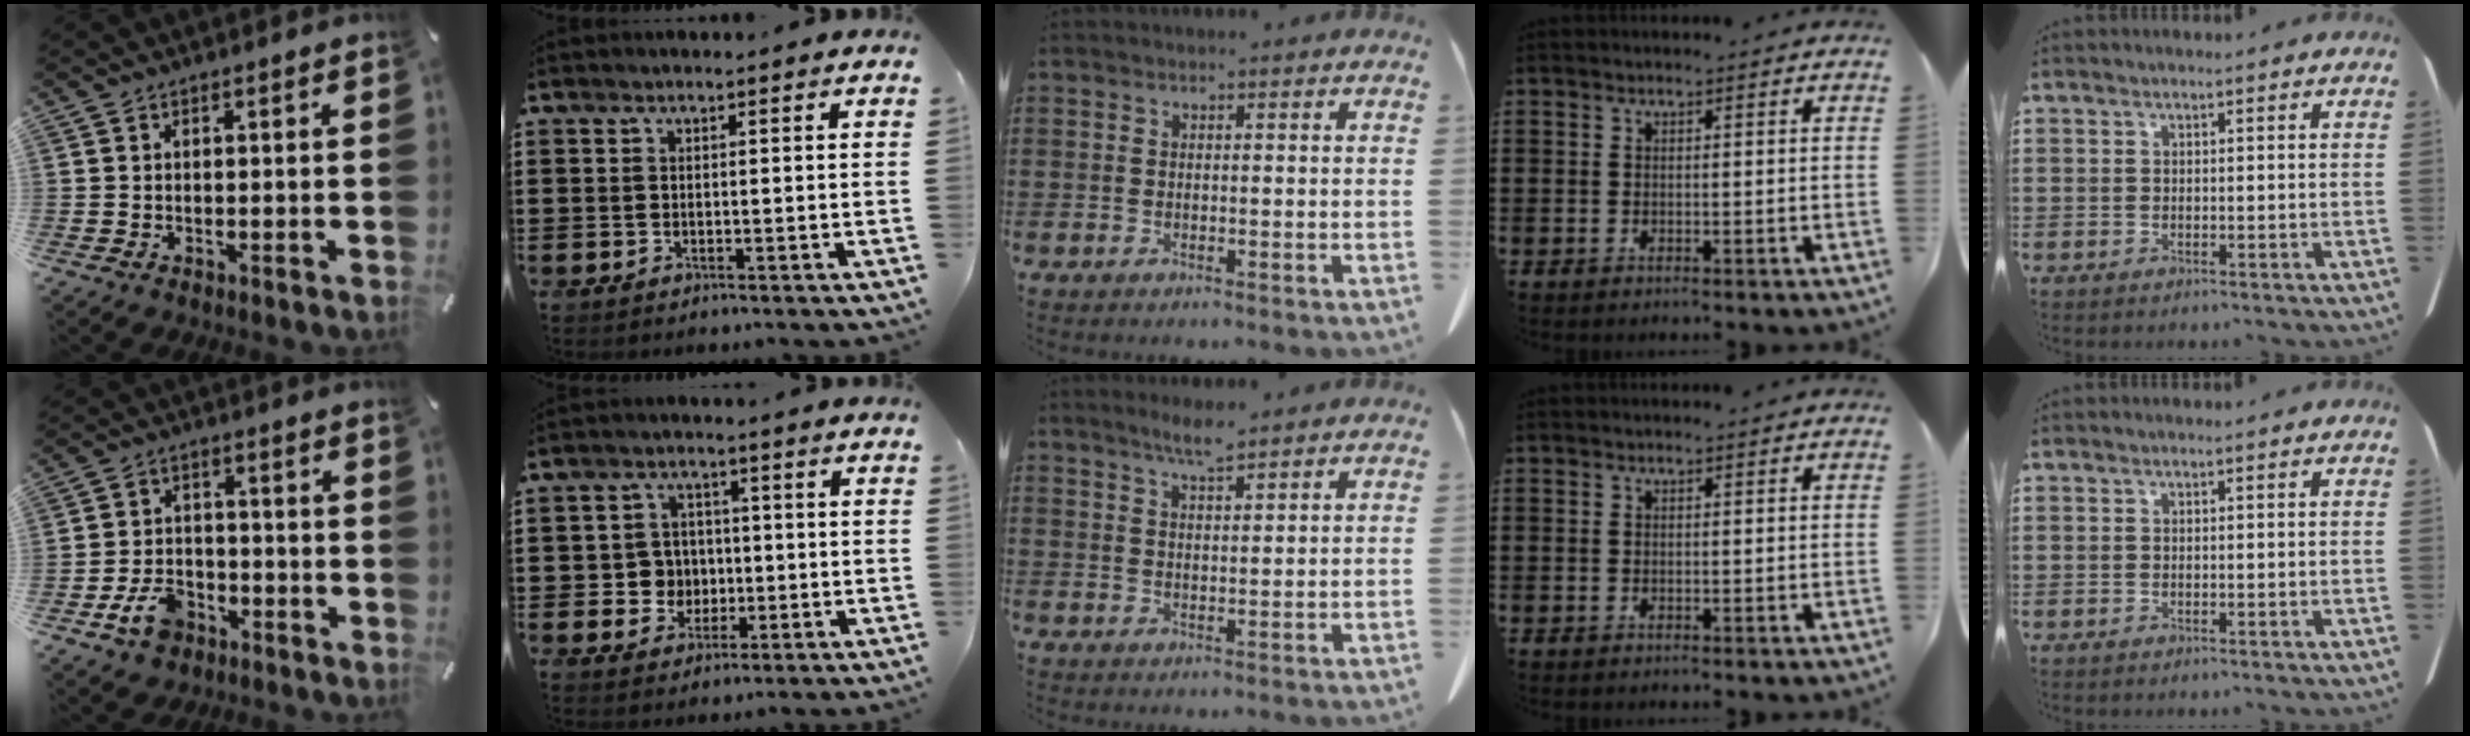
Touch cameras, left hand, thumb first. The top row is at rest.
{"thumb": {"total": 8.1, "force": [-4.2, 5.9, 3.7], "torque": [-0.088, 0.023, -0.078]}, "index": {"total": 4.8, "force": [-0.3, 4.7, 1.2], "torque": [-0.042, 0.012, -0.006]}, "middle": {"total": 3.8, "force": [3.1, 0.2, 2.1], "torque": [-0.047, -0.005, 0.056]}}